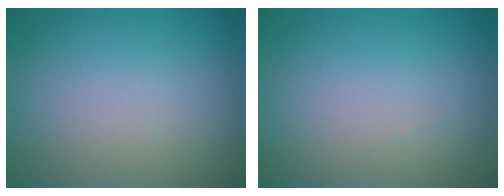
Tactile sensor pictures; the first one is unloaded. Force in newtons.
{"total": 0.0}